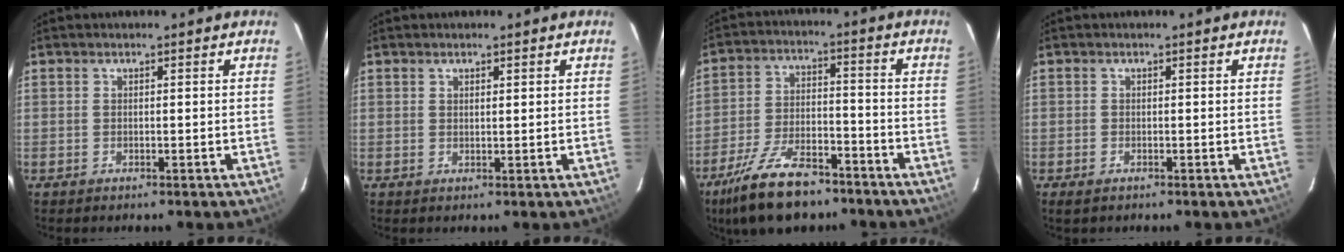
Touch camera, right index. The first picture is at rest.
{"total": 0.9, "force": [0.7, 0.4, 0.5], "torque": [-0.007, 0.001, 0.012]}
{"total": 15.4, "force": [-11.4, 6.0, 8.4], "torque": [-0.182, -0.015, -0.196]}
{"total": 1.2, "force": [-0.8, 0.7, 0.6], "torque": [-0.012, -0.005, -0.017]}